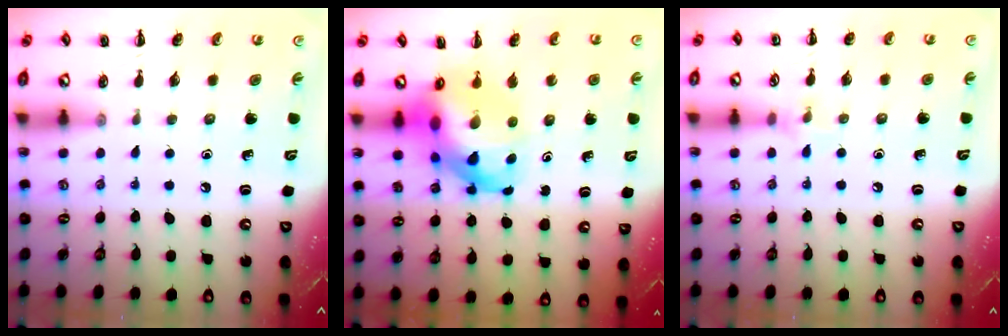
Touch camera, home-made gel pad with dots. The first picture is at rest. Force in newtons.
{"total": 13.8, "press": 13.3, "slide": 3.6}
{"total": 5.1, "press": 4.8, "slide": 1.7}